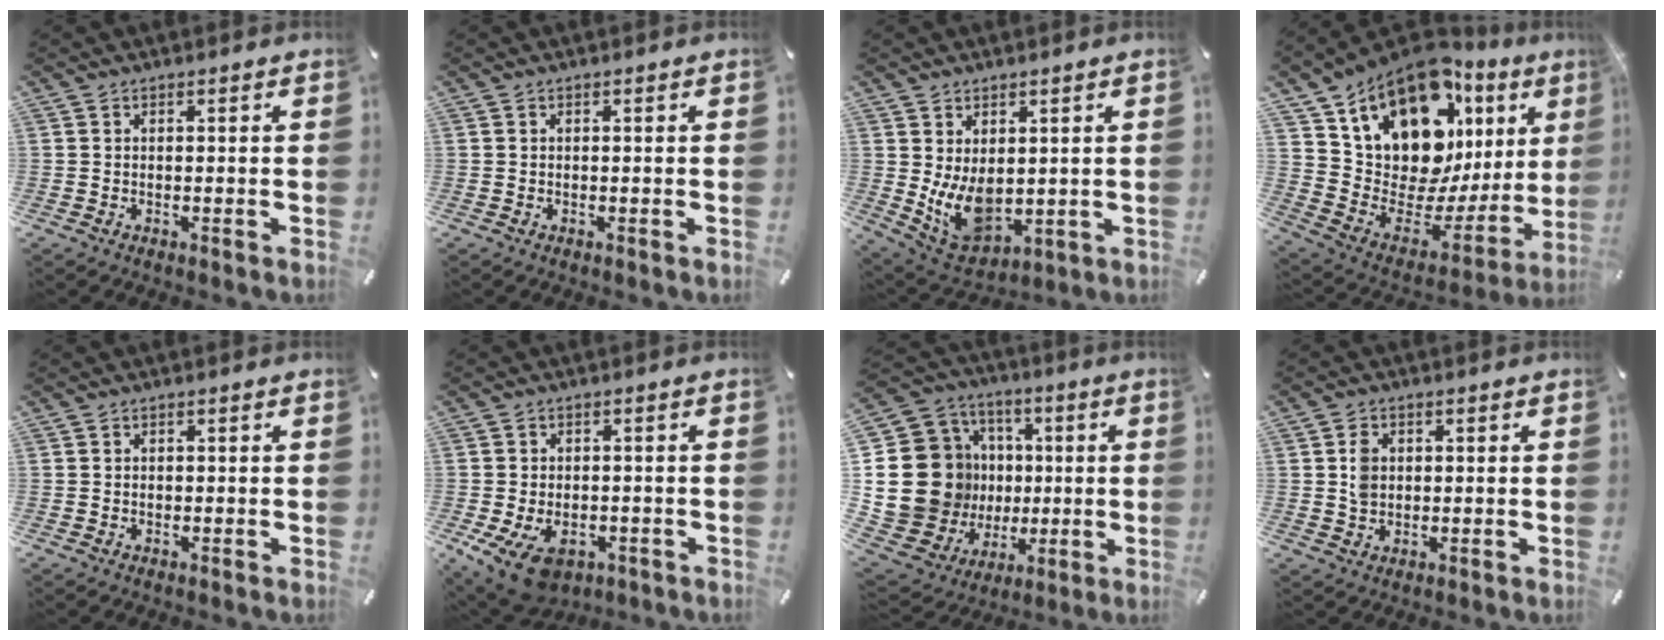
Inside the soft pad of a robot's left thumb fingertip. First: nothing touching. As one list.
[{"total": 0.0}, {"total": 9.7, "force": [1.1, 7.3, 6.3], "torque": [-0.118, -0.018, 0.027]}, {"total": 18.7, "force": [12.3, 10.3, 9.6], "torque": [-0.147, -0.111, 0.225]}, {"total": 0.6, "force": [-0.1, 0.6, 0.2], "torque": [-0.002, 0.006, -0.004]}, {"total": 9.1, "force": [-3.8, 6.4, 5.2], "torque": [-0.110, 0.022, -0.063]}, {"total": 22.4, "force": [0.2, 20.2, 9.6], "torque": [-0.191, -0.013, 0.051]}, {"total": 4.2, "force": [0.4, 3.6, 2.2], "torque": [-0.030, 0.005, 0.003]}]